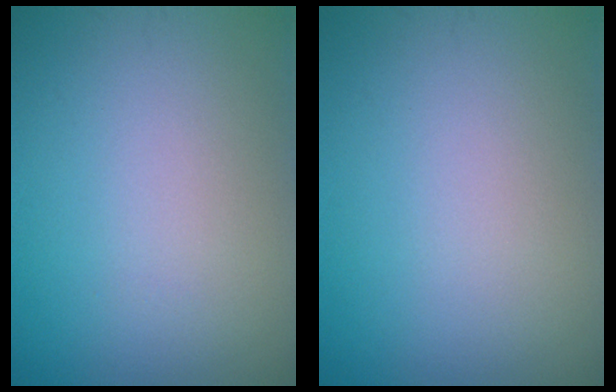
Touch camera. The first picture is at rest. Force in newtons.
{"total": 0.0}